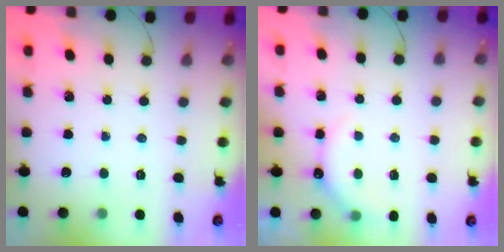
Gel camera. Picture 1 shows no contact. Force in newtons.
{"total": 5.3, "press": 5.2, "slide": 0.4}